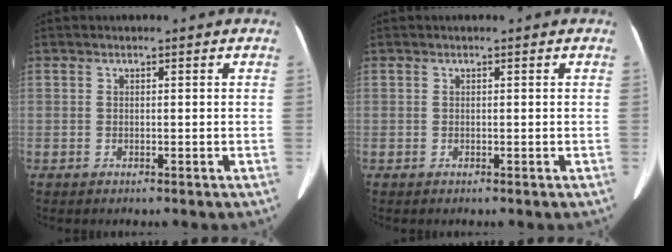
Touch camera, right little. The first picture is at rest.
{"total": 0.0}